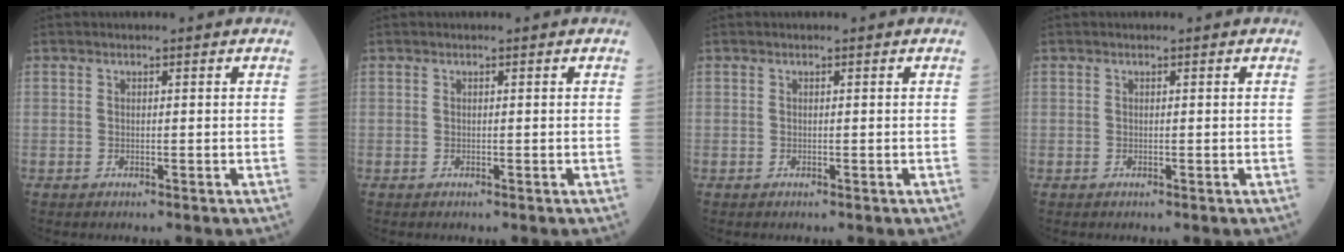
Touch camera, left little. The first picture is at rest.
{"total": 0.0}
{"total": 0.0}
{"total": 0.0}